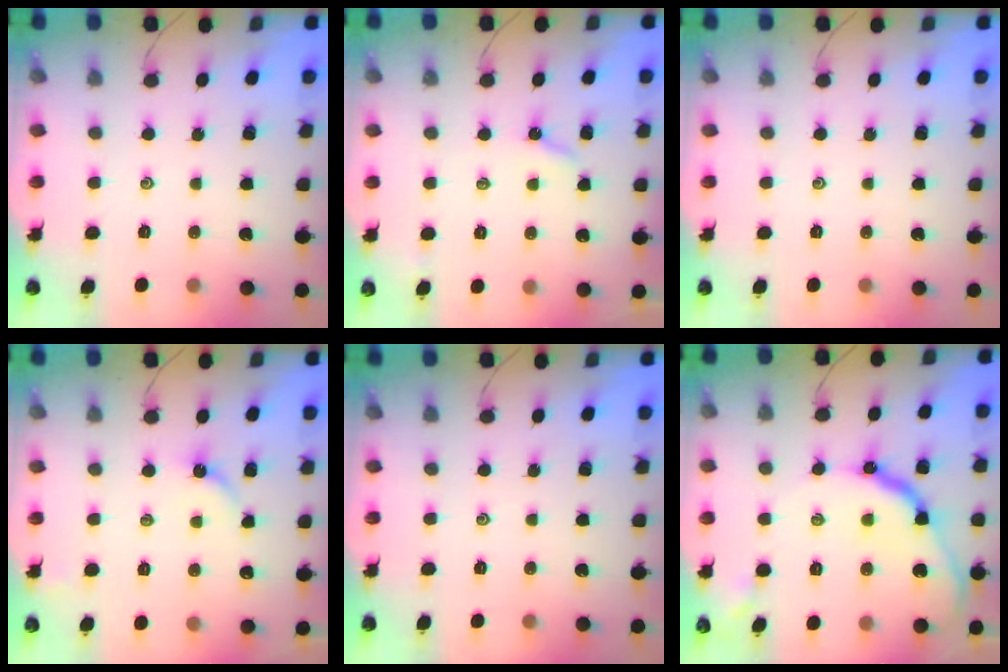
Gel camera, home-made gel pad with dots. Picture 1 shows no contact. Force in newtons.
{"total": 2.5, "press": 2.4, "slide": 0.4}
{"total": 0.0}
{"total": 3.4, "press": 3.4, "slide": 0.5}
{"total": 0.0}
{"total": 13.4, "press": 13.3, "slide": 0.5}